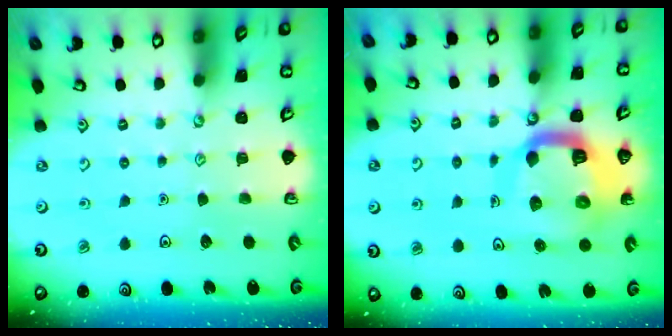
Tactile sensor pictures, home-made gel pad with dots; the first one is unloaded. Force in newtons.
{"total": 14.2, "press": 14.1, "slide": 1.7}